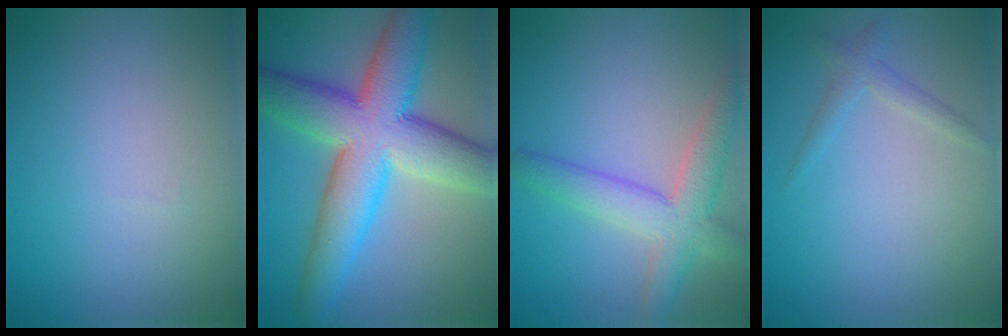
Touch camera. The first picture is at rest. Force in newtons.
{"total": 11.6, "press": 11.6, "slide": 0.3}
{"total": 4.9, "press": 4.9, "slide": 0.3}
{"total": 1.5, "press": 1.5, "slide": 0.1}